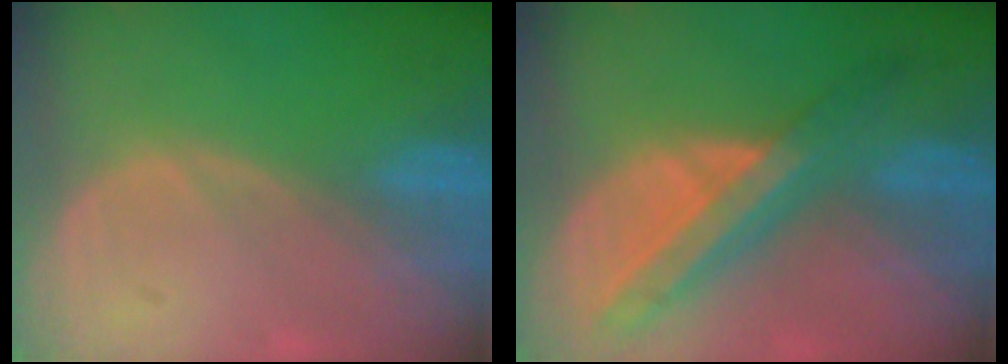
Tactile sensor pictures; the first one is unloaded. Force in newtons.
{"total": 8.7, "press": 7.4, "slide": 4.5}